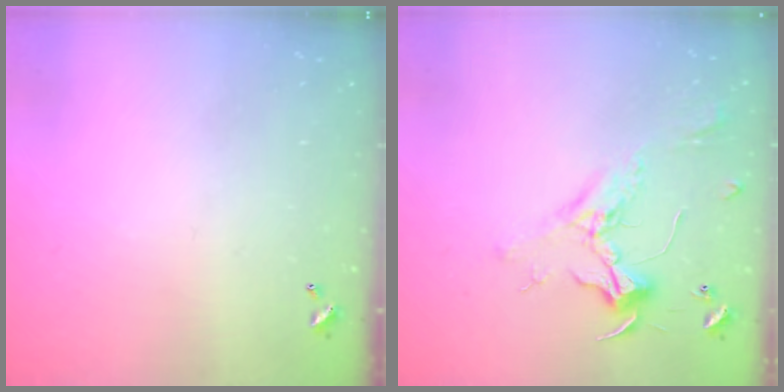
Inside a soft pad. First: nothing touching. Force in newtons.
{"total": 2.4, "press": 2.3, "slide": 0.8}